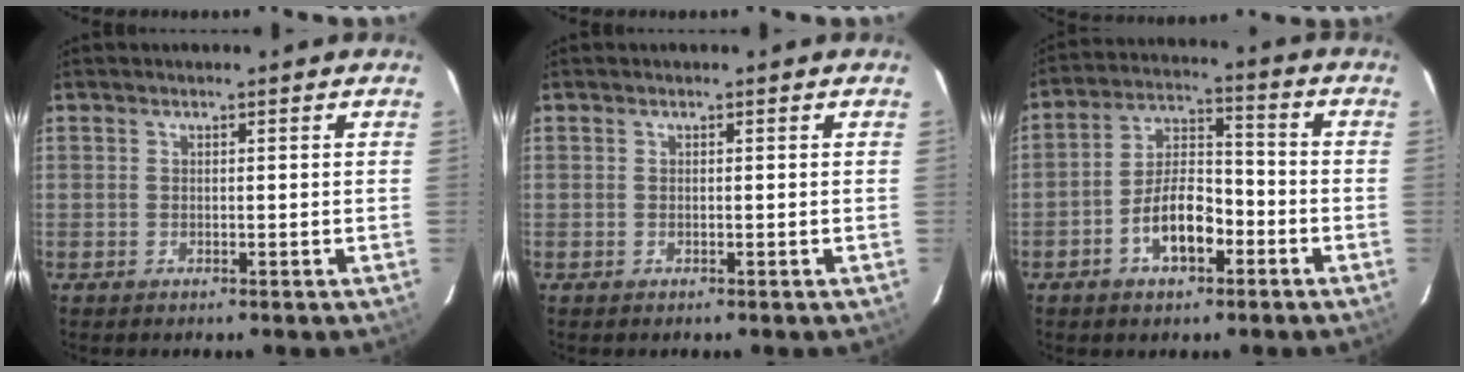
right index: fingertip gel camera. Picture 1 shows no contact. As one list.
[{"total": 0.0}, {"total": 9.5, "force": [-4.4, 4.5, 7.1], "torque": [-0.136, 0.021, -0.071]}]